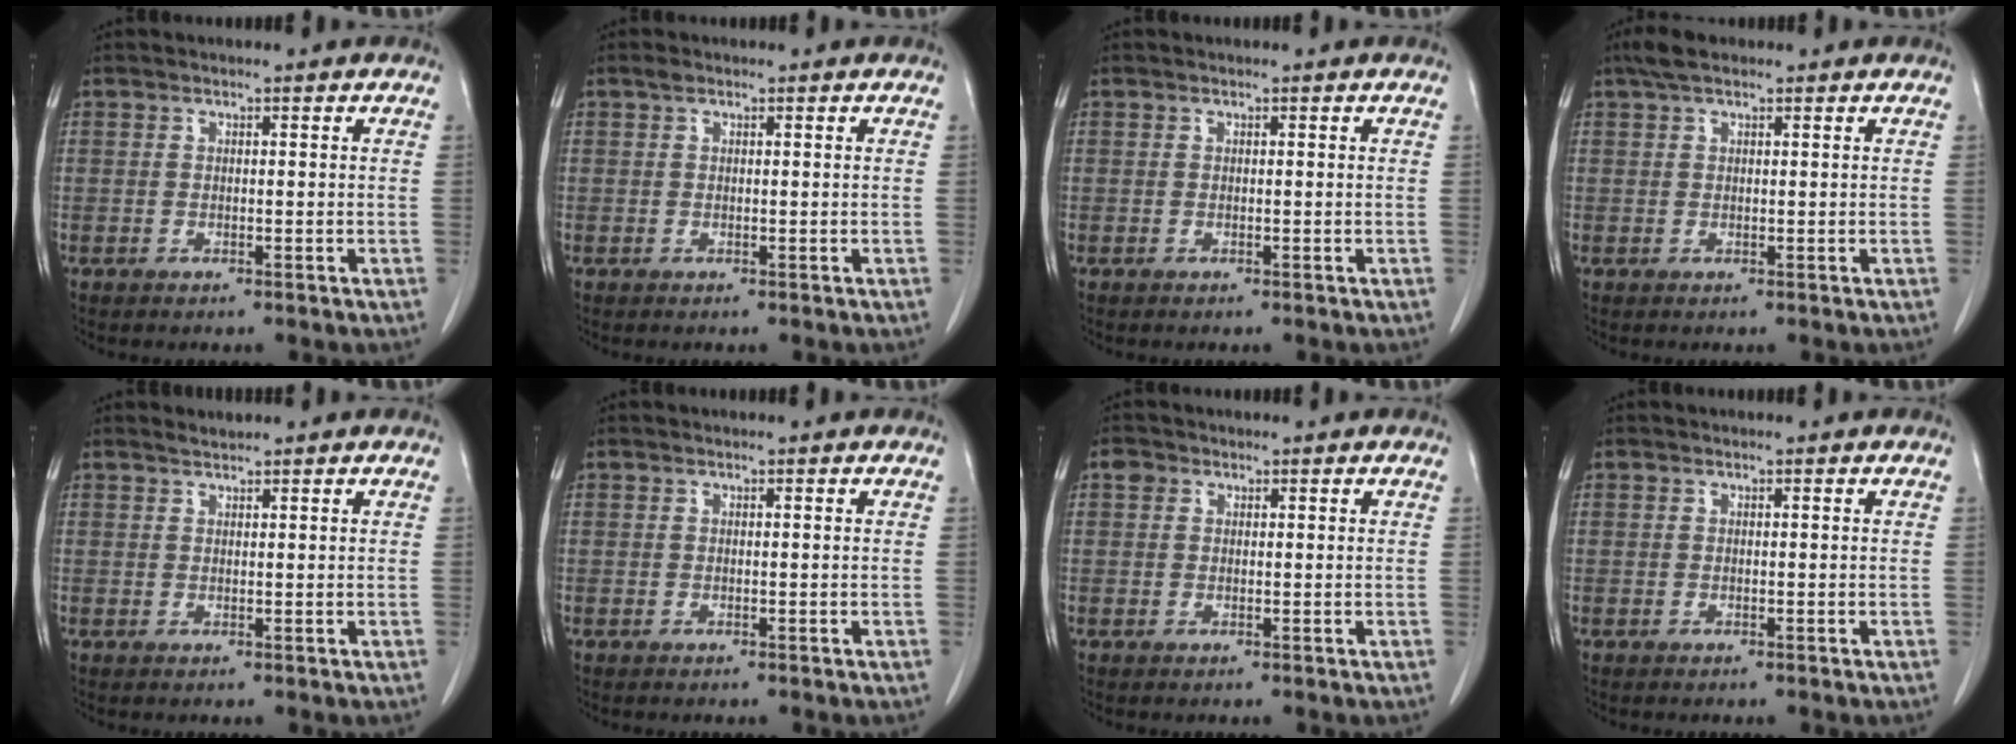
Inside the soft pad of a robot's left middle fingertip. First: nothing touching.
{"total": 0.6, "force": [0.4, 0.3, 0.3], "torque": [-0.008, 0.008, 0.006]}
{"total": 0.0}
{"total": 3.1, "force": [2.2, 1.2, 1.8], "torque": [-0.039, 0.021, 0.040]}
{"total": 1.0, "force": [1.0, 0.0, 0.0], "torque": [-0.009, 0.001, 0.021]}
{"total": 0.0}
{"total": 1.4, "force": [0.7, 1.2, 0.4], "torque": [-0.006, 0.009, 0.009]}
{"total": 0.0}